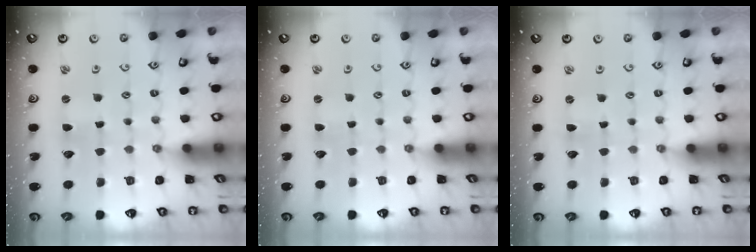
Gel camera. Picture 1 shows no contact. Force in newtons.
{"total": 0.0}
{"total": 0.0}